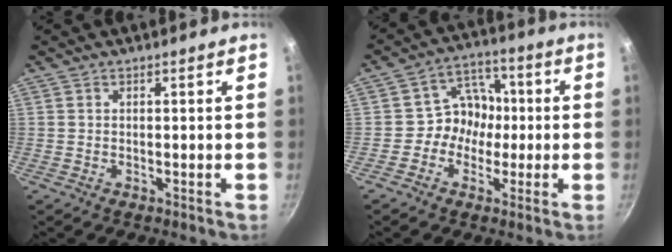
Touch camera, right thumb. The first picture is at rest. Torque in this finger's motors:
{"motor_torque": [-0.31, -0.12, 0.49, -0.16, -0.01]}